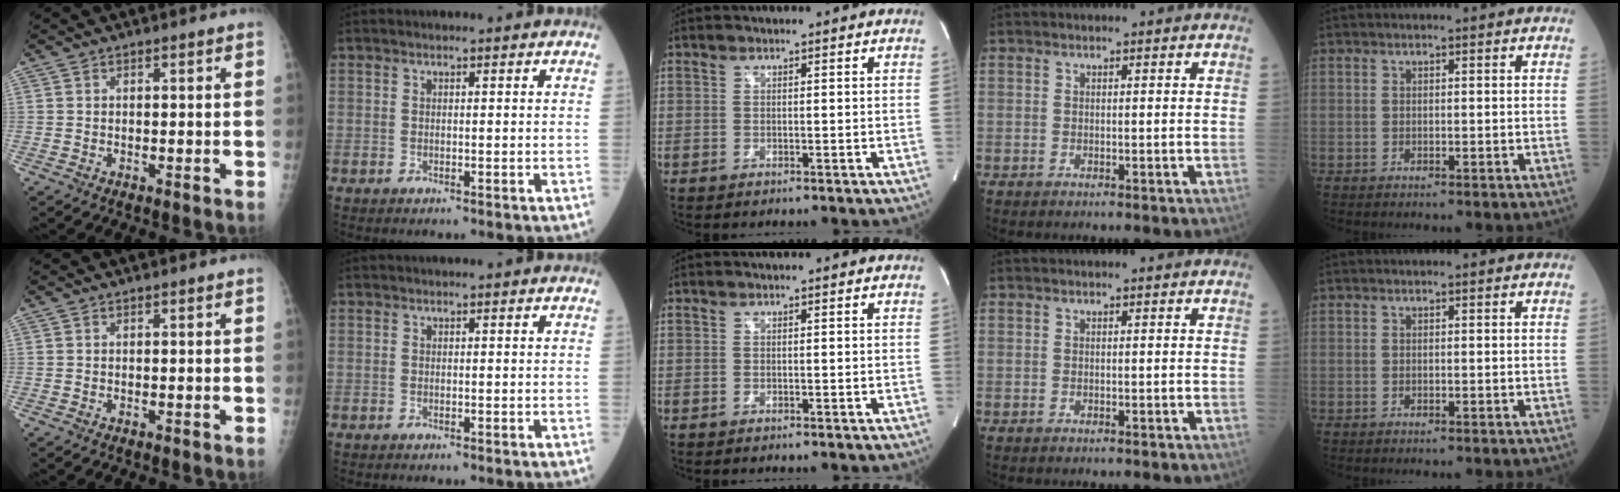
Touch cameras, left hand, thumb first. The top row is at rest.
{}